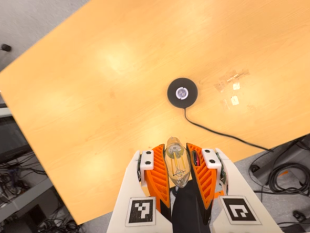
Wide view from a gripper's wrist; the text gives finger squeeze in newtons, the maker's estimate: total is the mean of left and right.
{"total": 21.4, "left": 23.3, "right": 19.6}